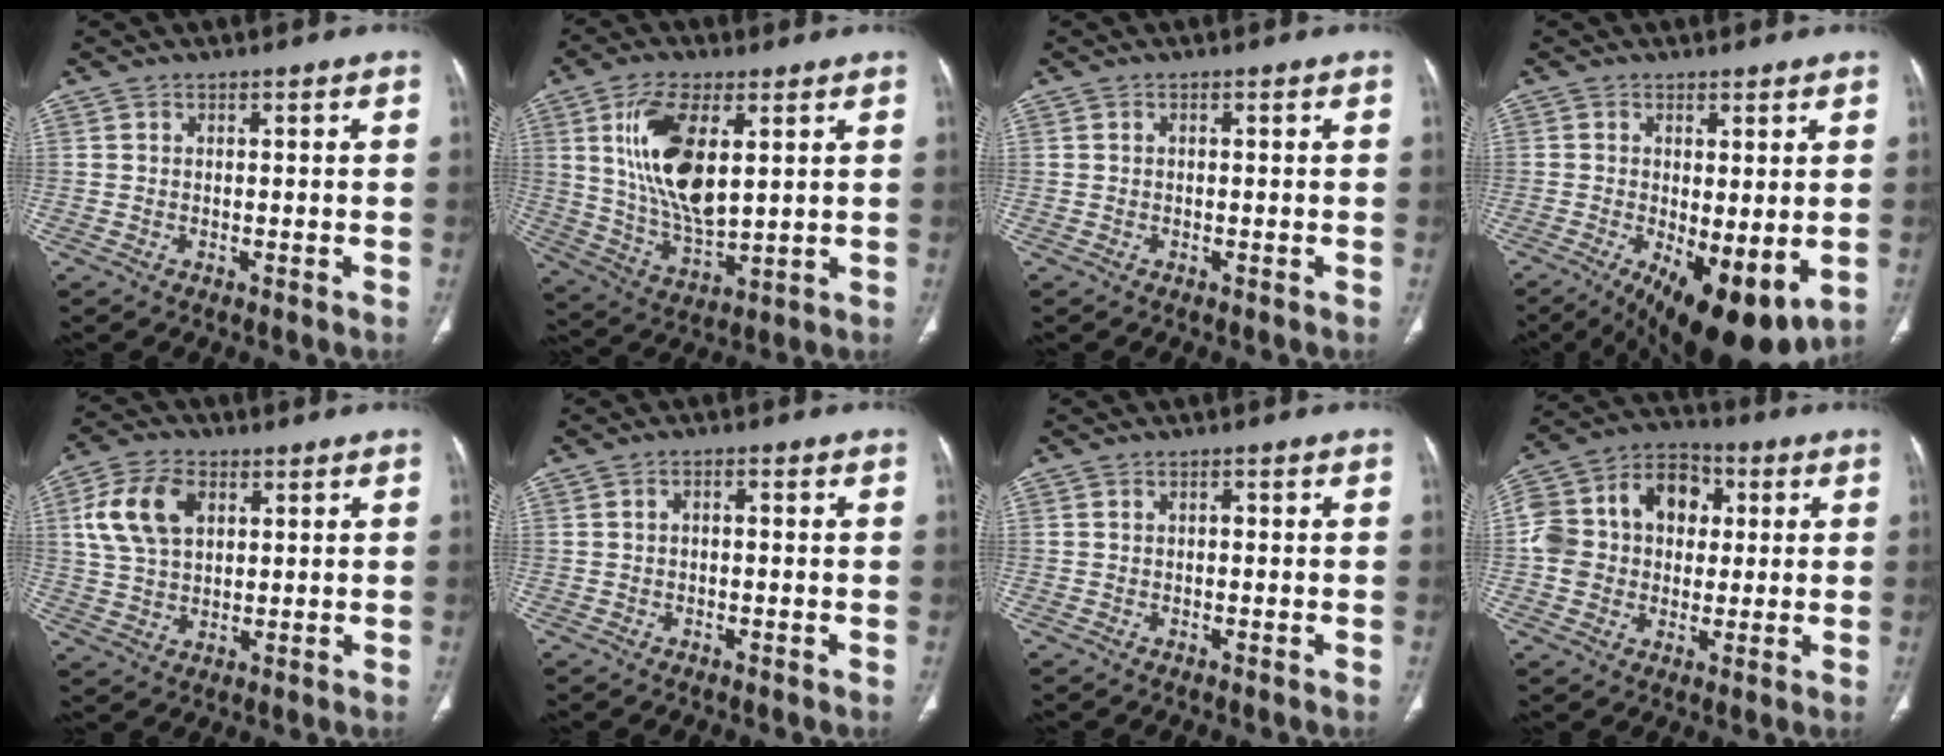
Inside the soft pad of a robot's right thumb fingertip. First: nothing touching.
{"total": 15.6, "force": [4.3, 7.0, 13.2], "torque": [-0.249, -0.026, 0.089]}
{"total": 0.0}
{"total": 13.6, "force": [-4.0, 5.3, 11.9], "torque": [-0.178, -0.025, -0.044]}
{"total": 11.3, "force": [3.6, 7.3, 7.8], "torque": [-0.144, 0.004, 0.070]}
{"total": 1.3, "force": [-0.1, 0.8, 1.0], "torque": [-0.015, 0.009, -0.003]}
{"total": 0.5, "force": [-0.1, 0.4, 0.4], "torque": [-0.005, 0.001, -0.002]}
{"total": 16.3, "force": [1.9, 13.1, 9.5], "torque": [-0.146, 0.035, 0.028]}